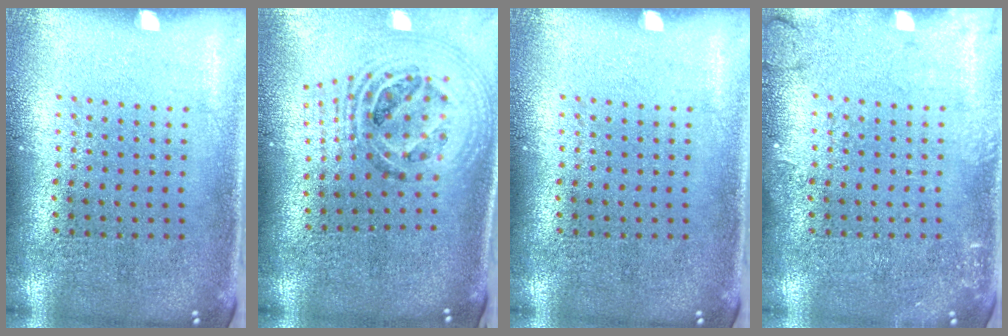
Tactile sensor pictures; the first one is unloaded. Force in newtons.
{"total": 1.7, "press": 1.4, "slide": 0.9}
{"total": 0.0}
{"total": 1.9, "press": 1.8, "slide": 0.2}